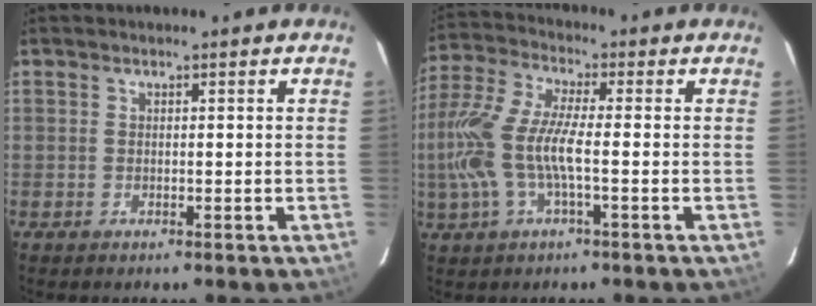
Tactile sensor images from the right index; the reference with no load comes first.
{"total": 13.5, "force": [-2.5, 3.4, 12.8], "torque": [-0.274, -0.002, -0.048]}